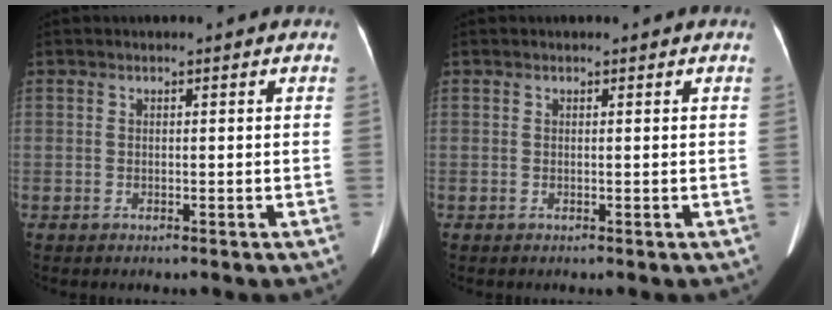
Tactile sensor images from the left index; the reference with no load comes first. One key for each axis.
{"total": 0.6, "fx": 0.6, "fy": 0.0, "fz": 0.2, "tx": -0.009, "ty": -0.005, "tz": 0.006}